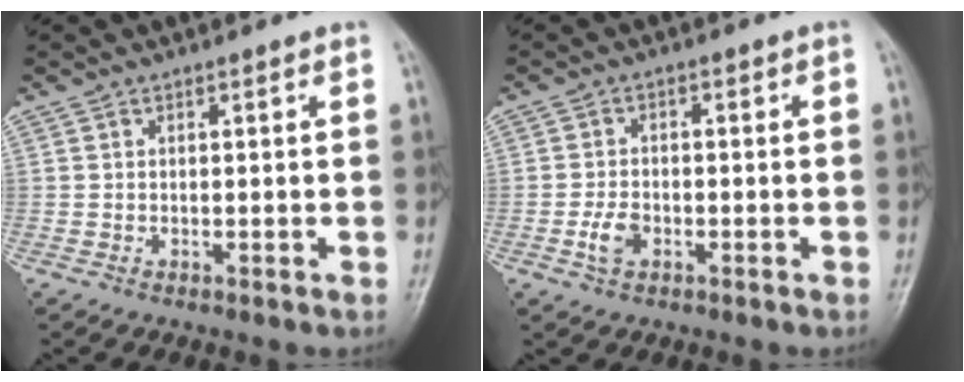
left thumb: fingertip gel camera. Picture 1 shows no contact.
{"total": 3.8, "force": [-1.5, 2.5, 2.4], "torque": [-0.044, 0.009, -0.030]}